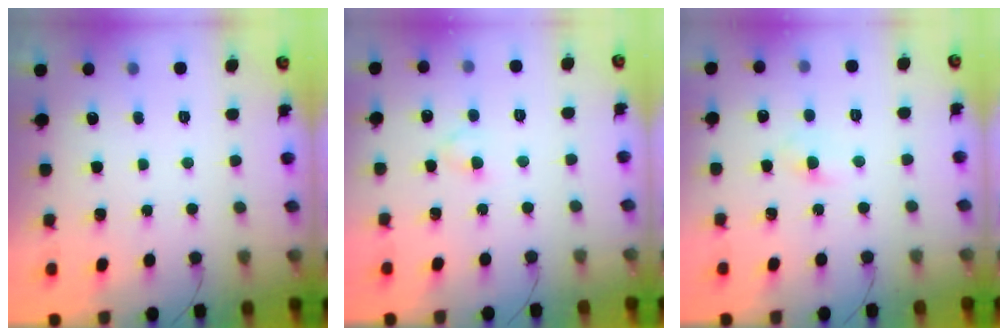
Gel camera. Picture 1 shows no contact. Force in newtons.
{"total": 2.2, "press": 2.0, "slide": 1.1}
{"total": 3.0, "press": 2.8, "slide": 1.1}